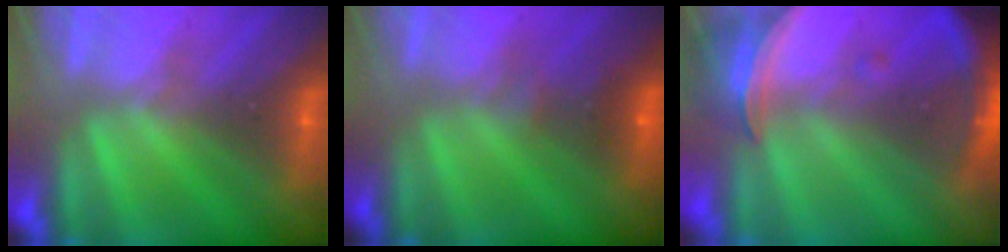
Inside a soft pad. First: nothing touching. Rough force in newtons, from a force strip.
{"total": 4.5}
{"total": 13.7}